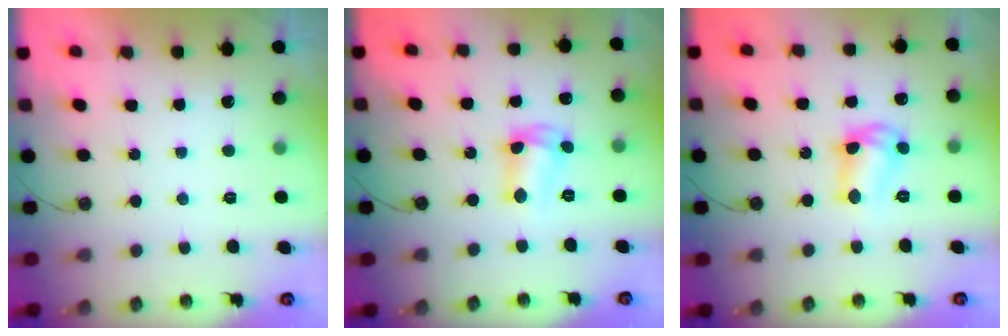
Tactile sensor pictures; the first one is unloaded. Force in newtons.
{"total": 6.4, "press": 6.4, "slide": 0.3}
{"total": 10.5, "press": 10.4, "slide": 0.7}